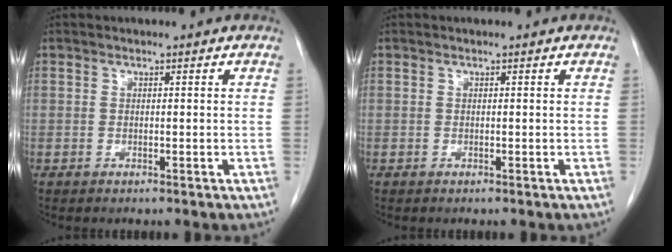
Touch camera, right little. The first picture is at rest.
{"total": 0.0}